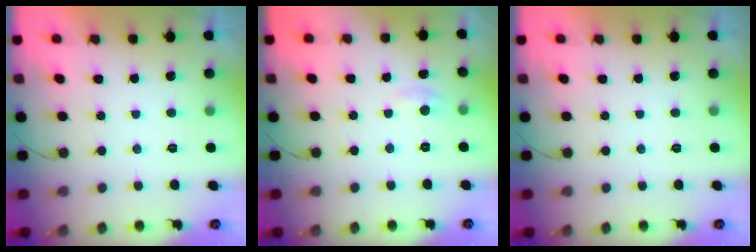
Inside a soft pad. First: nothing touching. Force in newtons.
{"total": 2.3, "press": 2.3, "slide": 0.3}
{"total": 0.0}